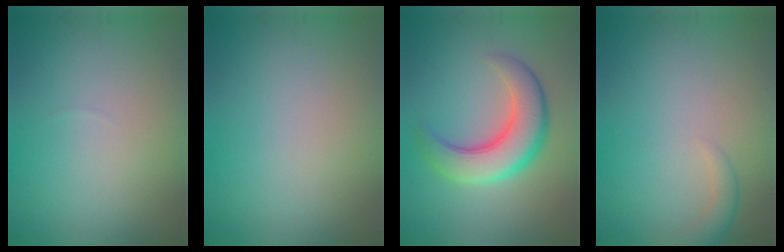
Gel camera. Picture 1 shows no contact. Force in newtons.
{"total": 0.0}
{"total": 6.3, "press": 6.3, "slide": 0.4}
{"total": 1.5, "press": 1.5, "slide": 0.1}